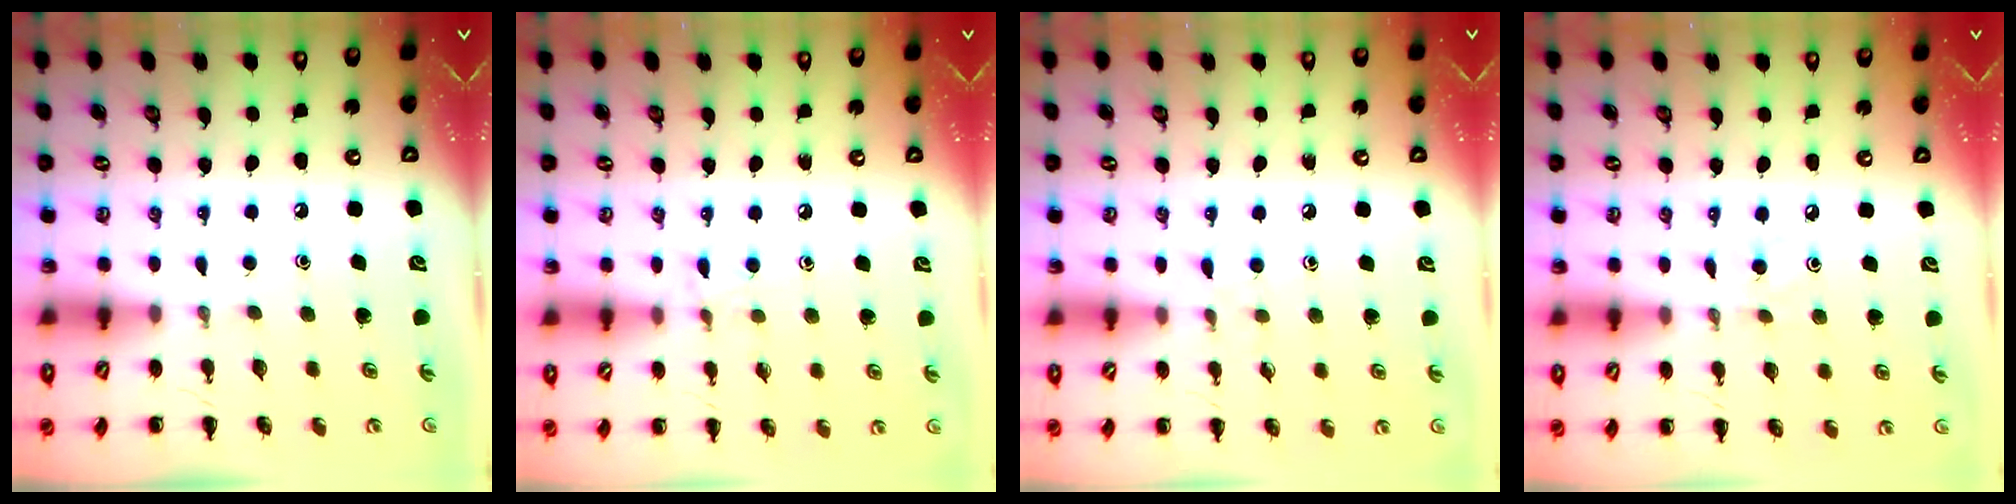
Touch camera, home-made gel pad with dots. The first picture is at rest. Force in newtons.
{"total": 6.3, "press": 6.0, "slide": 1.9}
{"total": 4.4, "press": 3.9, "slide": 2.0}
{"total": 2.5, "press": 2.3, "slide": 0.8}